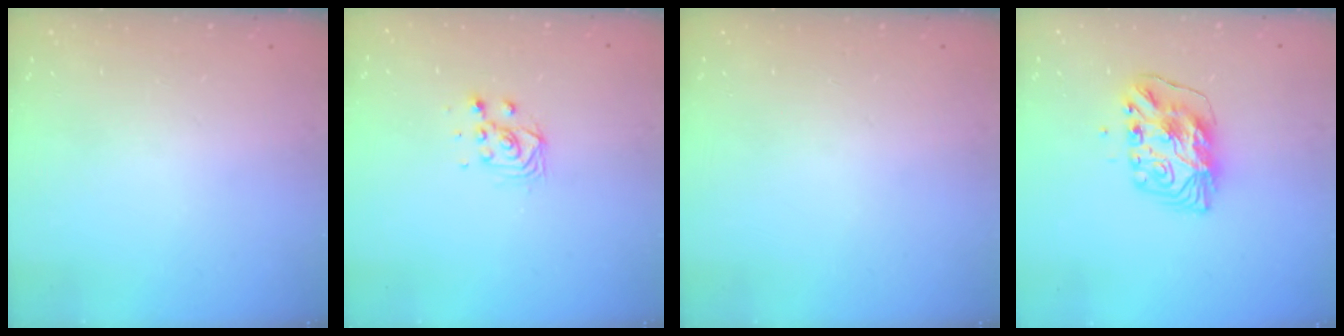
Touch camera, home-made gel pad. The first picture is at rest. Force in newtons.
{"total": 5.0, "press": 5.0, "slide": 0.3}
{"total": 0.0}
{"total": 10.3, "press": 10.3, "slide": 0.8}